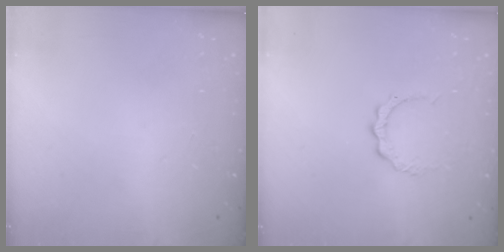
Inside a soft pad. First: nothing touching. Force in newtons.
{"total": 3.8, "press": 3.7, "slide": 0.3}